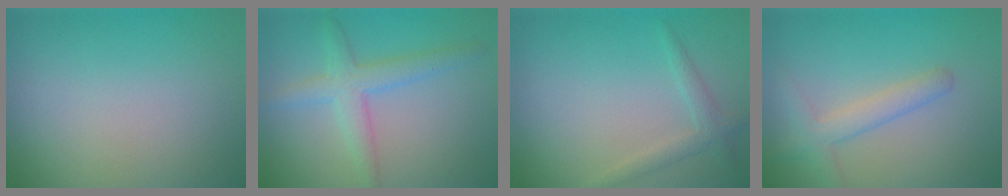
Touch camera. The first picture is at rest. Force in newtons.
{"total": 3.4, "press": 3.4, "slide": 0.0}
{"total": 1.8, "press": 1.8, "slide": 0.1}
{"total": 2.8, "press": 2.8, "slide": 0.1}